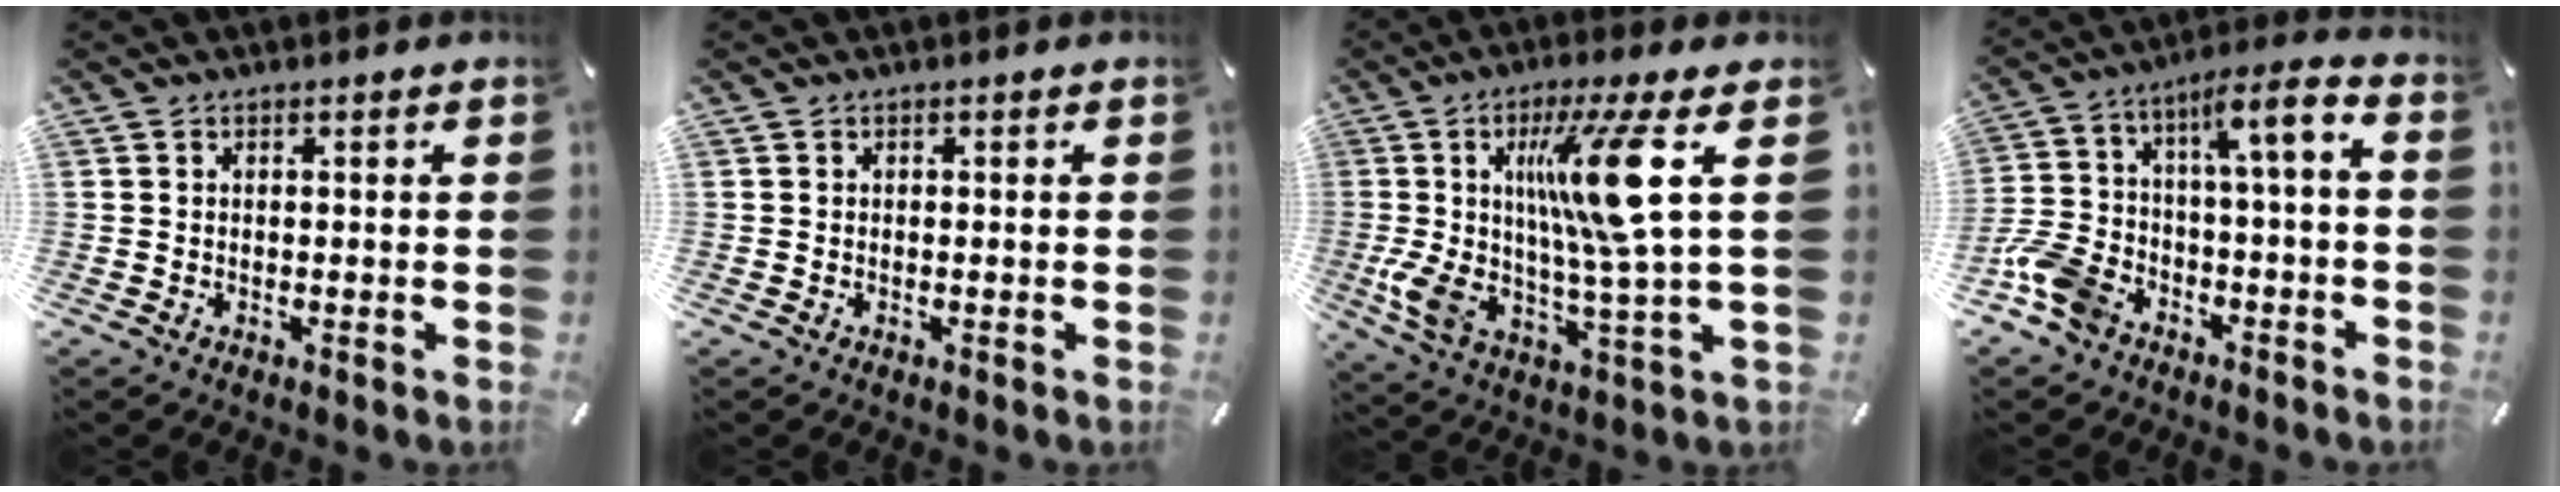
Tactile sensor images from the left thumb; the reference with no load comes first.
{"total": 0.0}
{"total": 18.7, "force": [4.2, 3.1, 18.0], "torque": [-0.344, -0.020, 0.048]}
{"total": 11.0, "force": [-4.1, 5.2, 8.8], "torque": [-0.170, 0.021, -0.082]}